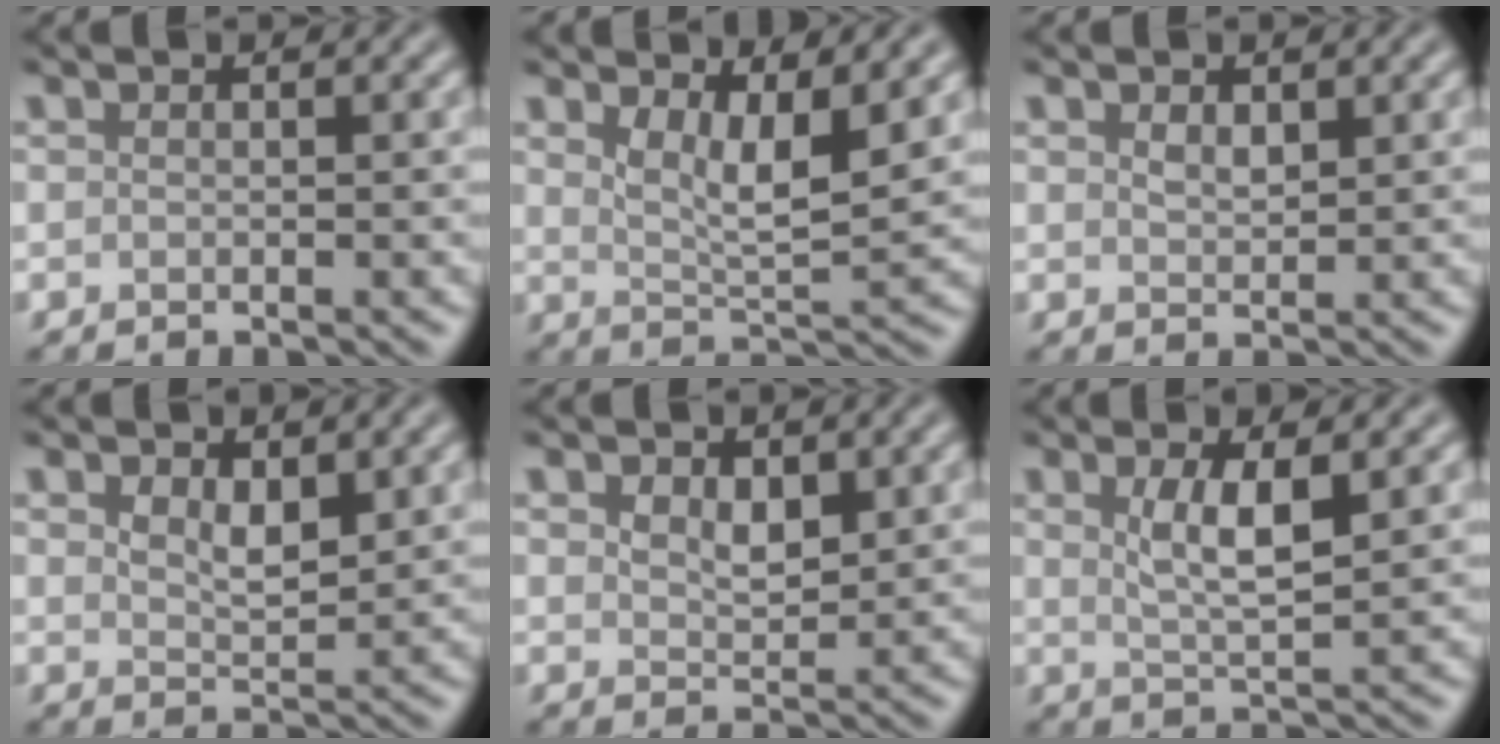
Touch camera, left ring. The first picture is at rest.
{"total": 4.5, "force": [2.2, 1.5, 3.7], "torque": [-0.069, -0.012, 0.040]}
{"total": 1.4, "force": [0.8, 0.8, 0.9], "torque": [-0.015, -0.001, 0.018]}
{"total": 2.7, "force": [1.2, 1.5, 1.9], "torque": [-0.038, -0.006, 0.027]}
{"total": 2.5, "force": [1.1, 1.5, 1.6], "torque": [-0.031, -0.005, 0.023]}
{"total": 3.7, "force": [1.3, 1.0, 3.4], "torque": [-0.064, -0.004, 0.024]}